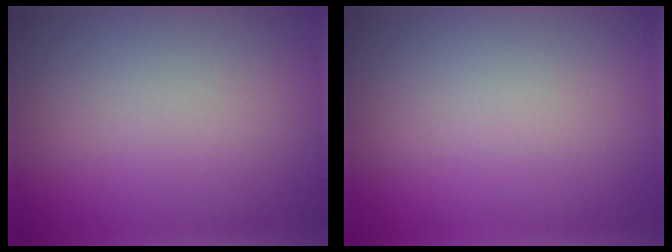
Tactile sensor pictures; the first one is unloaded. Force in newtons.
{"total": 0.0}